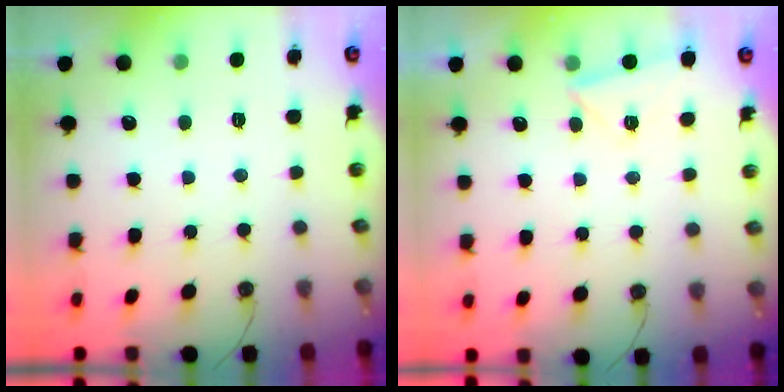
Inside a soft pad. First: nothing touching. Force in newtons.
{"total": 3.8, "press": 3.2, "slide": 2.1}